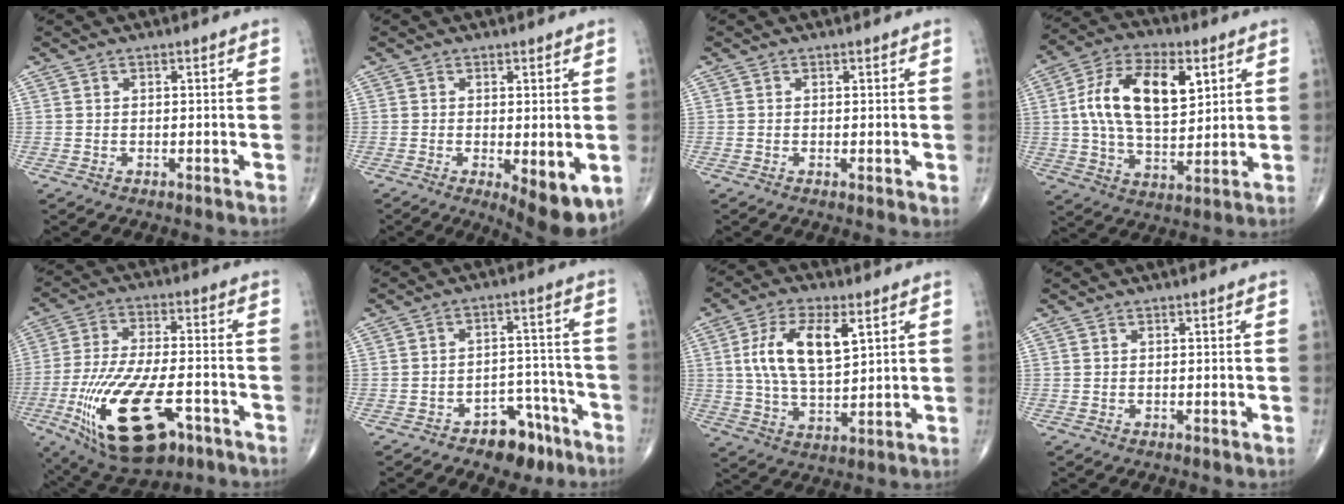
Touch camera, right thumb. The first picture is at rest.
{"total": 8.2, "force": [-2.5, 2.7, 7.4], "torque": [-0.099, -0.022, -0.033]}
{"total": 1.2, "force": [-0.2, 0.3, 1.1], "torque": [-0.021, -0.007, -0.007]}
{"total": 17.6, "force": [4.3, 9.6, 14.1], "torque": [-0.232, 0.001, 0.075]}
{"total": 21.9, "force": [-9.2, 9.4, 17.5], "torque": [-0.369, 0.008, -0.146]}
{"total": 8.6, "force": [-5.9, 4.9, 4.0], "torque": [-0.017, 0.055, -0.086]}
{"total": 12.7, "force": [3.7, 5.9, 10.7], "torque": [-0.196, -0.011, 0.071]}
{"total": 0.0}